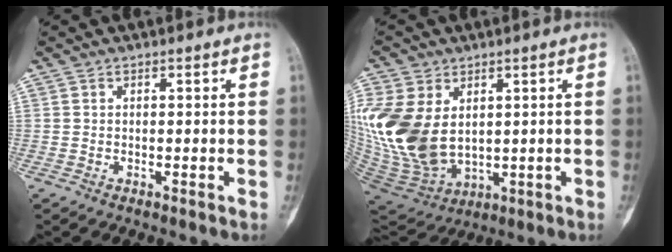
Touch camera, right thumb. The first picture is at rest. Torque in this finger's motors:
{"motor_torque": [-0.76, 2.37, 2.11, 0.66, 0.69]}